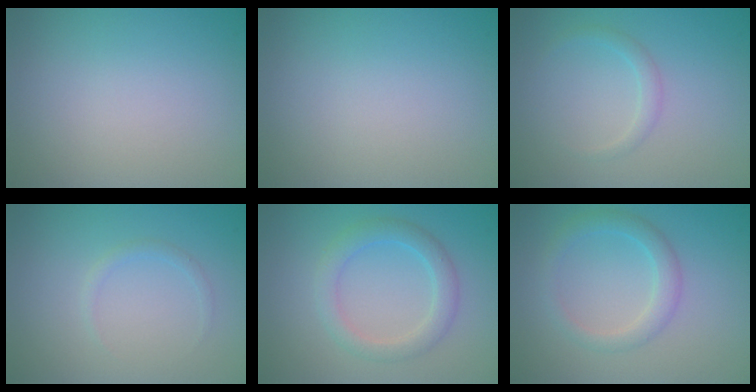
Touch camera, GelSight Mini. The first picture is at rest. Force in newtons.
{"total": 0.0}
{"total": 1.2, "press": 1.2, "slide": 0.1}
{"total": 0.8, "press": 0.8, "slide": 0.0}
{"total": 2.9, "press": 2.9, "slide": 0.2}
{"total": 2.5, "press": 2.4, "slide": 0.2}